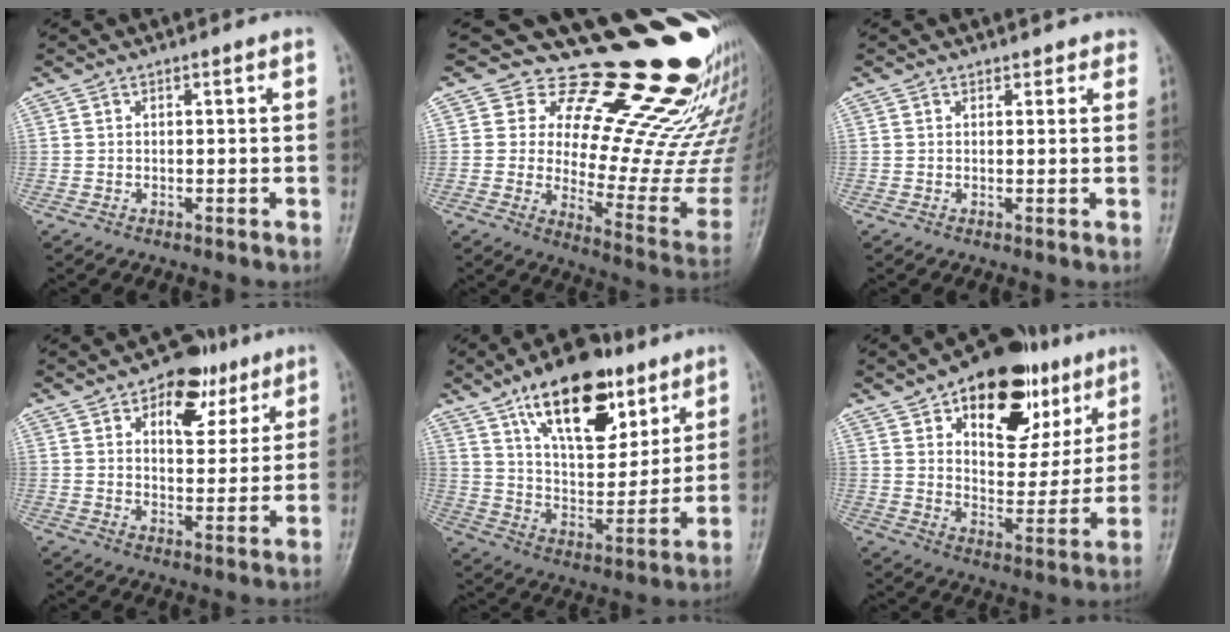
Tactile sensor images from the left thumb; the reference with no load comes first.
{"total": 27.1, "force": [19.2, 9.4, 16.6], "torque": [-0.181, -0.131, 0.256]}
{"total": 1.6, "force": [1.3, 0.9, -0.1], "torque": [0.022, -0.004, 0.007]}
{"total": 10.4, "force": [5.6, 6.3, 6.1], "torque": [-0.047, -0.021, 0.079]}
{"total": 20.8, "force": [11.9, 10.1, 13.7], "torque": [-0.168, -0.051, 0.202]}
{"total": 22.2, "force": [11.1, 12.5, 14.7], "torque": [-0.153, -0.031, 0.166]}